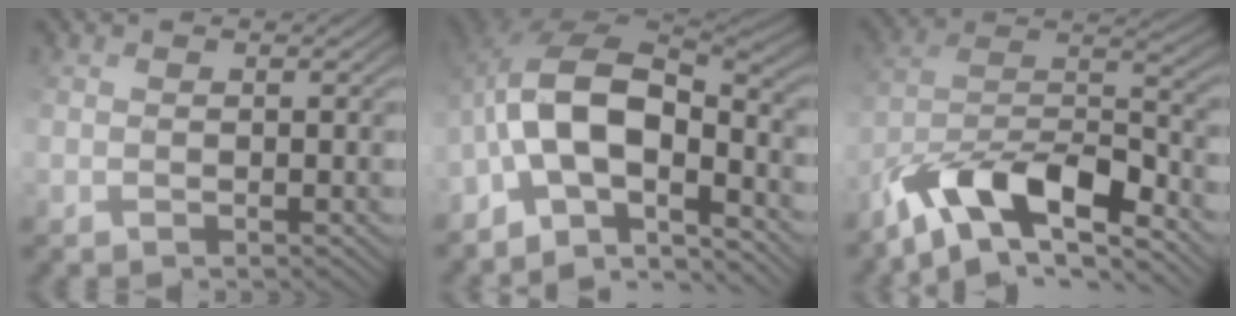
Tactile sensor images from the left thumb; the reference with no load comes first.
{"total": 12.4, "force": [-4.6, 5.9, 9.9], "torque": [-0.183, -0.001, -0.103]}
{"total": 13.1, "force": [-8.9, 4.5, 8.5], "torque": [-0.154, -0.001, -0.181]}